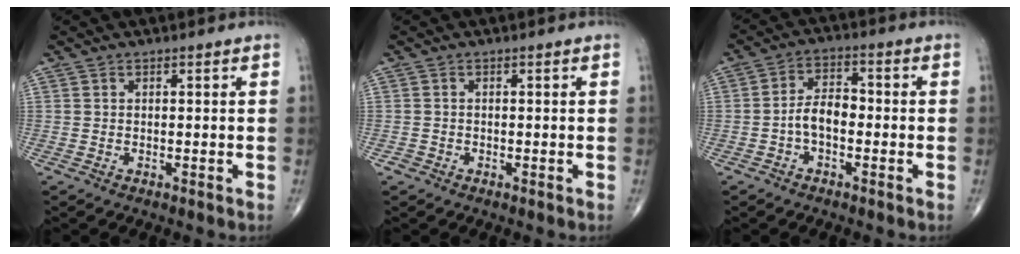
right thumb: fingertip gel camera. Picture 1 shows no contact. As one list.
[{"total": 0.8, "force": [-0.5, 0.6, 0.0], "torque": [0.006, 0.004, -0.012]}, {"total": 5.7, "force": [-1.5, 3.3, 4.5], "torque": [-0.071, 0.027, -0.034]}]